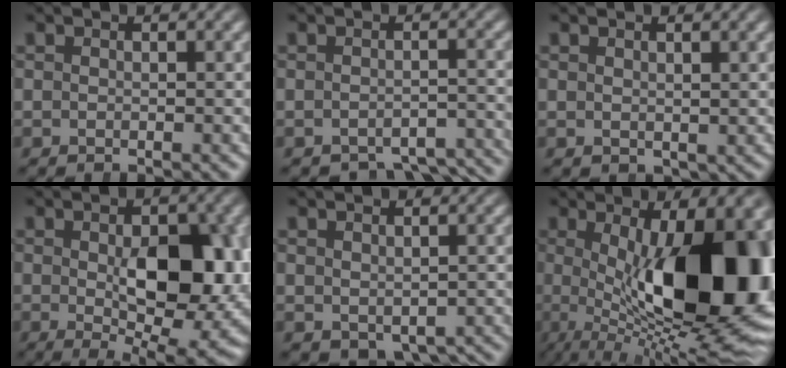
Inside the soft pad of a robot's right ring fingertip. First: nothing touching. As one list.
[{"total": 6.8, "force": [-6.4, 1.6, 1.5], "torque": [-0.005, -0.019, -0.093]}, {"total": 0.6, "force": [0.5, 0.3, 0.2], "torque": [0.002, -0.008, 0.020]}, {"total": 10.5, "force": [-0.4, 4.5, 9.4], "torque": [-0.136, -0.037, 0.010]}, {"total": 4.1, "force": [-3.3, 1.7, 1.8], "torque": [-0.015, -0.022, -0.031]}, {"total": 20.2, "force": [-0.7, 9.0, 18.1], "torque": [-0.265, -0.023, 0.012]}]